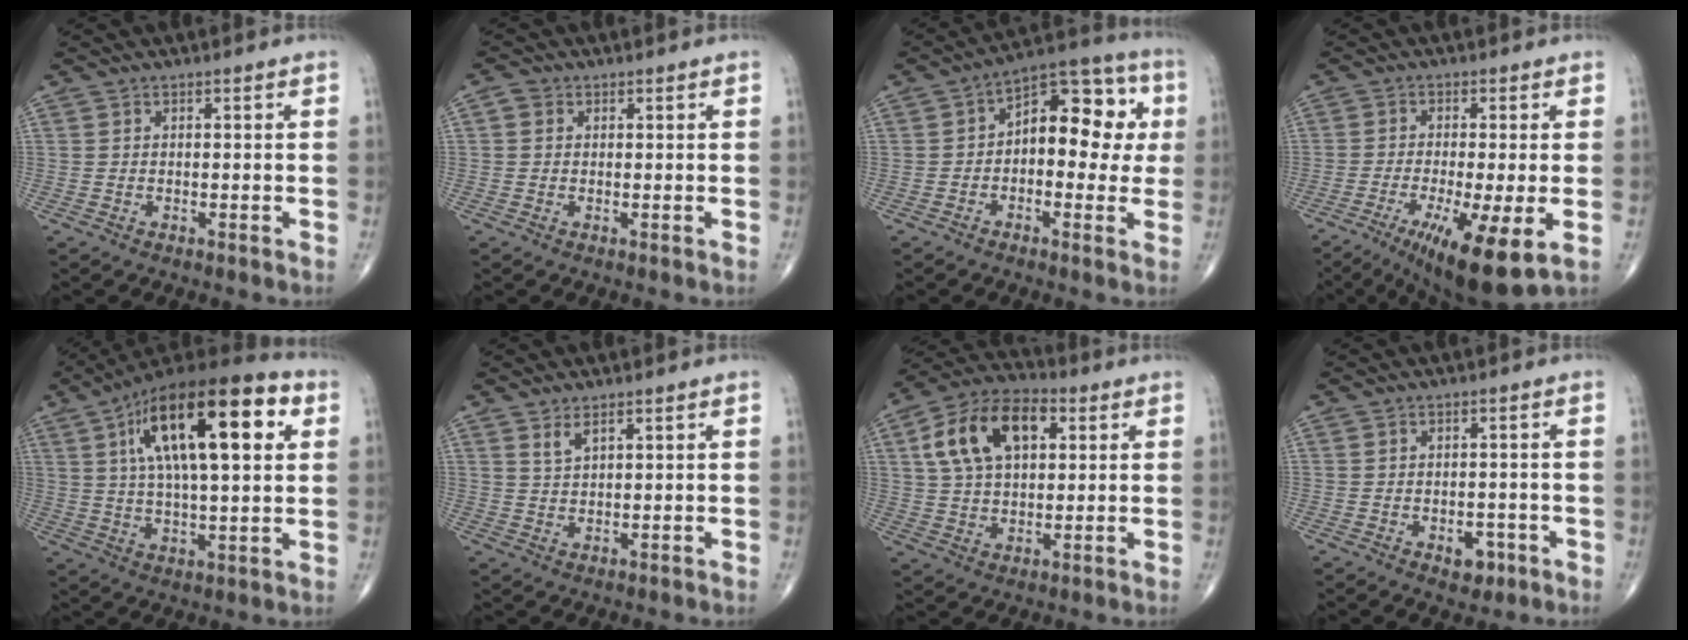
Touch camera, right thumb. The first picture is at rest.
{"total": 1.7, "force": [0.4, 1.5, 0.7], "torque": [-0.008, 0.003, 0.003]}
{"total": 14.2, "force": [1.0, 8.3, 11.5], "torque": [-0.111, 0.041, 0.002]}
{"total": 12.9, "force": [-4.8, 2.4, 11.8], "torque": [-0.193, -0.019, -0.073]}
{"total": 24.8, "force": [8.0, 9.0, 21.8], "torque": [-0.356, 0.011, 0.121]}
{"total": 2.5, "force": [1.7, 0.9, 1.7], "torque": [-0.033, -0.007, 0.037]}
{"total": 15.8, "force": [4.8, 9.3, 11.9], "torque": [-0.201, 0.014, 0.081]}
{"total": 3.7, "force": [-1.7, 2.3, 2.4], "torque": [-0.016, 0.005, -0.019]}